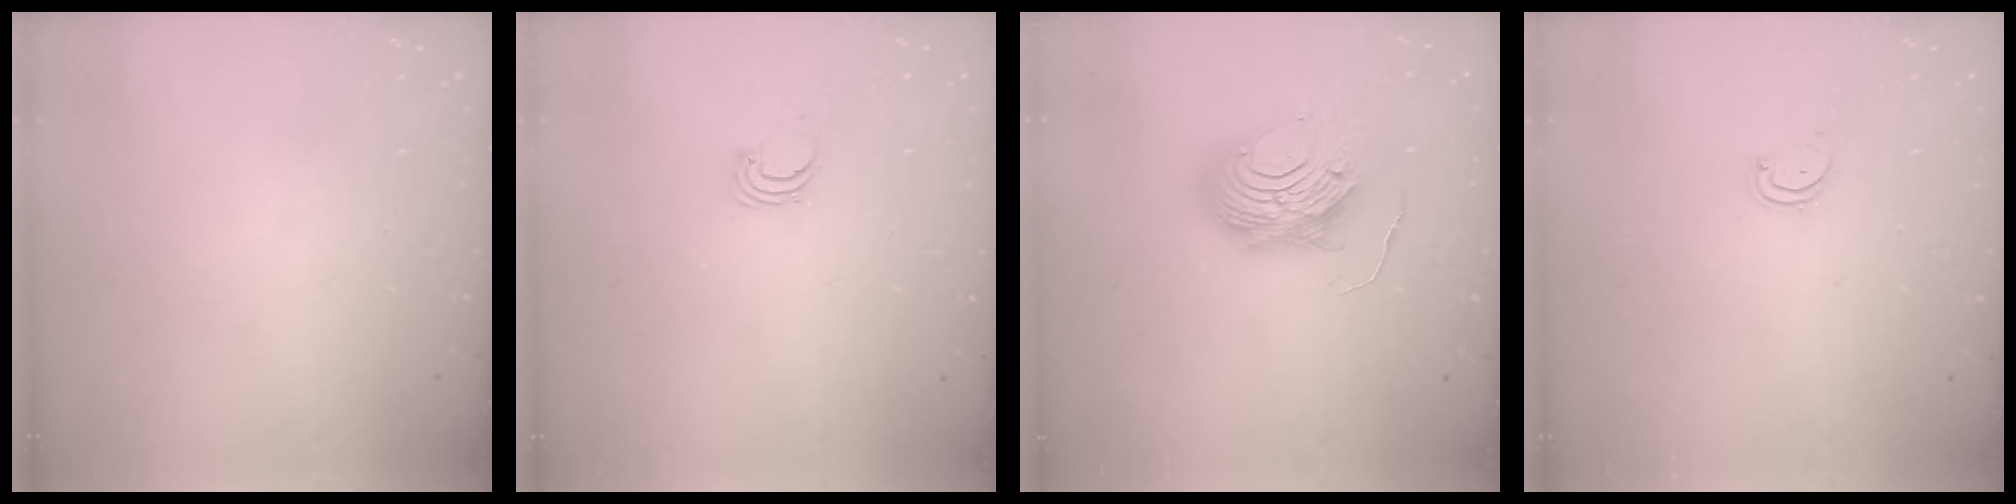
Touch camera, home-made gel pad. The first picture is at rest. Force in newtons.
{"total": 1.7, "press": 1.7, "slide": 0.1}
{"total": 10.5, "press": 10.5, "slide": 1.0}
{"total": 2.3, "press": 2.3, "slide": 0.1}